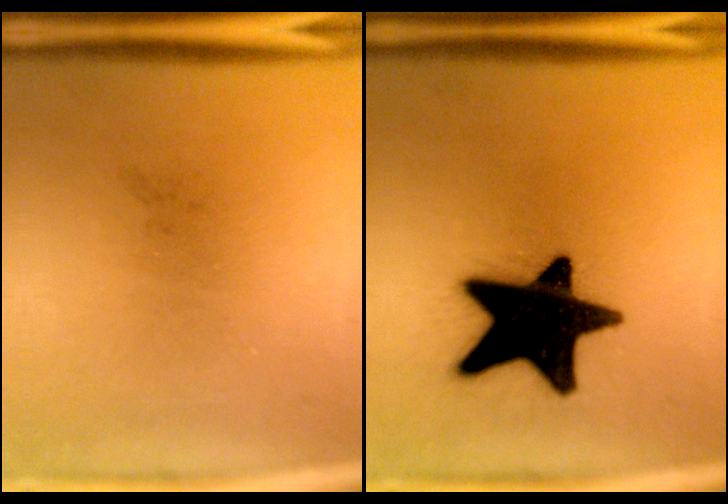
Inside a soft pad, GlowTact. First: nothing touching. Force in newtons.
{"total": 19.7}